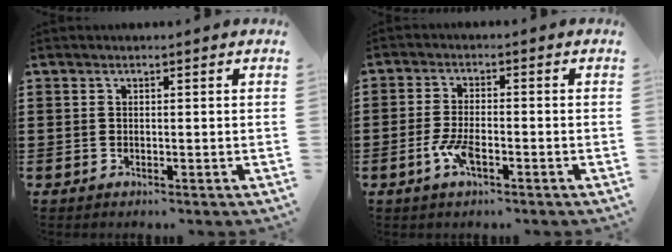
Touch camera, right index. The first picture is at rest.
{"total": 4.5, "force": [-1.9, 1.5, 3.8], "torque": [-0.093, -0.007, -0.041]}